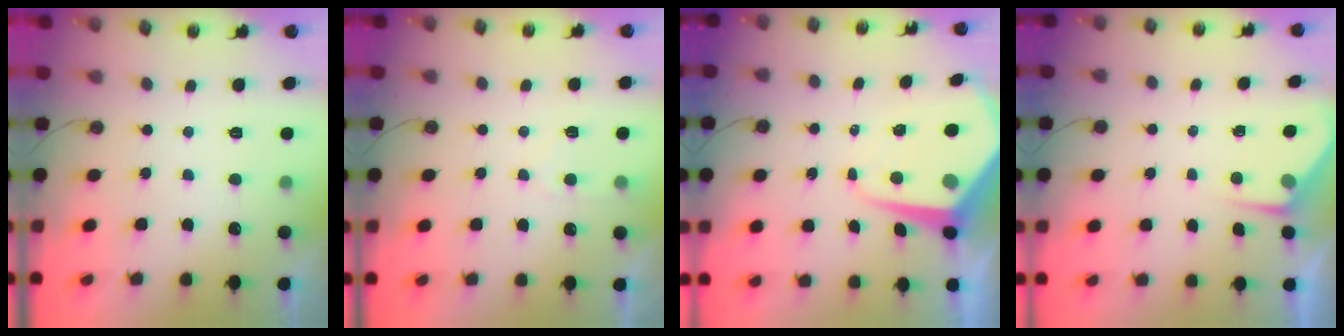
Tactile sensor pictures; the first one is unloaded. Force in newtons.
{"total": 3.2, "press": 3.2, "slide": 0.4}
{"total": 9.5, "press": 9.4, "slide": 0.8}
{"total": 2.9, "press": 2.9, "slide": 0.5}